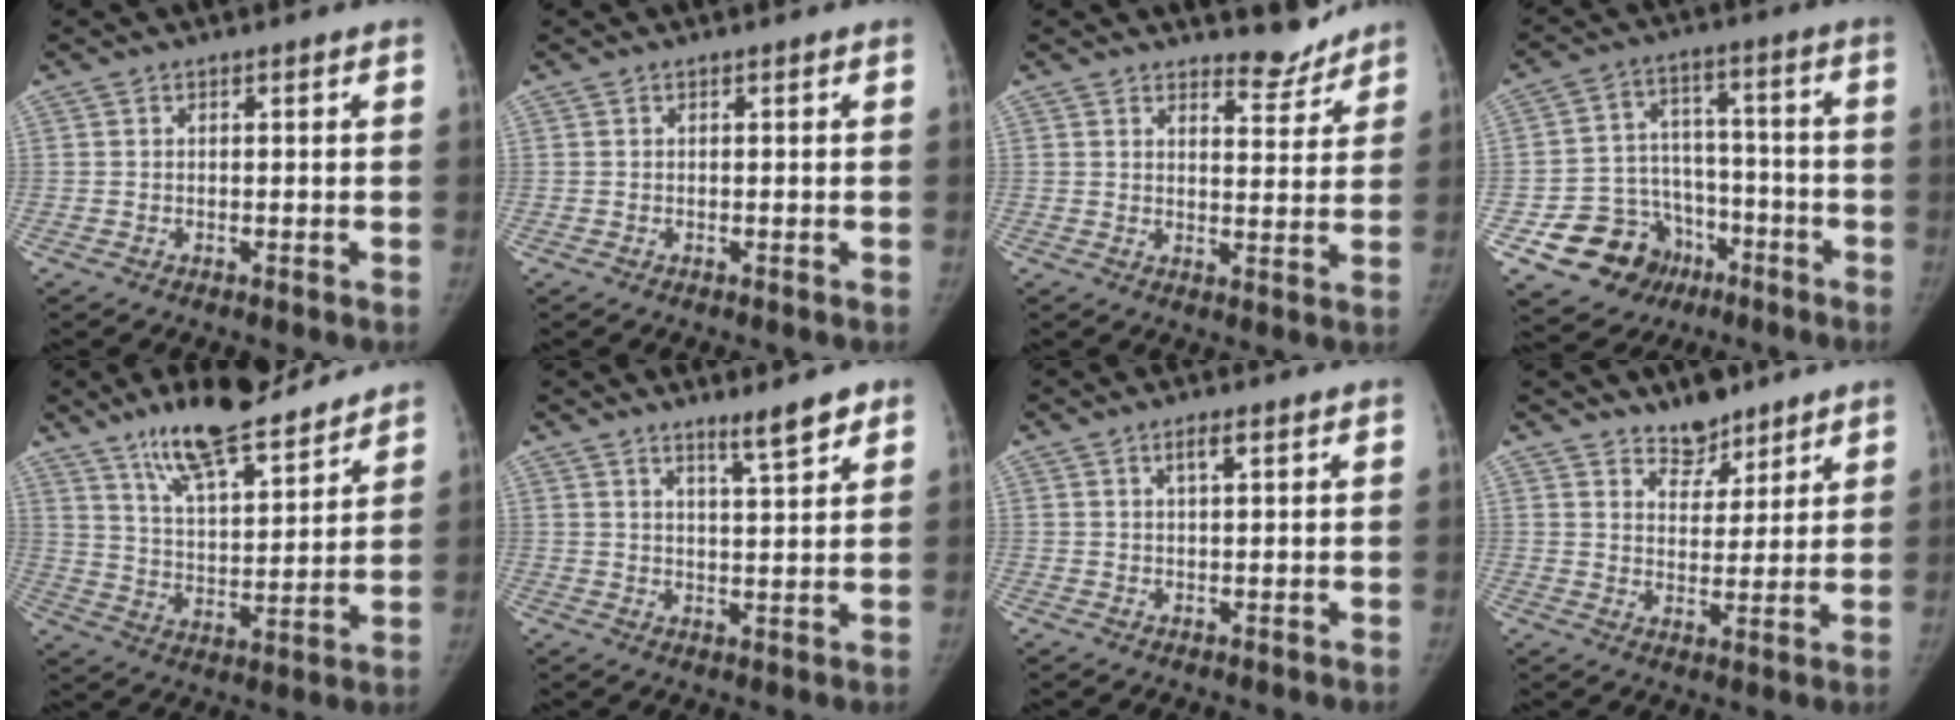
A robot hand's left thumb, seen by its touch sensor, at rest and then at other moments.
{"total": 0.0}
{"total": 5.0, "force": [4.8, 1.4, 0.5], "torque": [0.018, -0.047, 0.066]}
{"total": 14.8, "force": [-7.2, 12.1, 4.5], "torque": [-0.038, 0.085, -0.101]}
{"total": 16.8, "force": [13.1, 4.7, 9.4], "torque": [-0.125, -0.068, 0.224]}
{"total": 5.4, "force": [4.1, 0.5, 3.5], "torque": [-0.041, -0.033, 0.063]}
{"total": 2.3, "force": [1.2, 0.5, 1.9], "torque": [-0.035, -0.001, 0.023]}
{"total": 6.3, "force": [5.2, 3.1, 1.8], "torque": [0.004, -0.040, 0.086]}